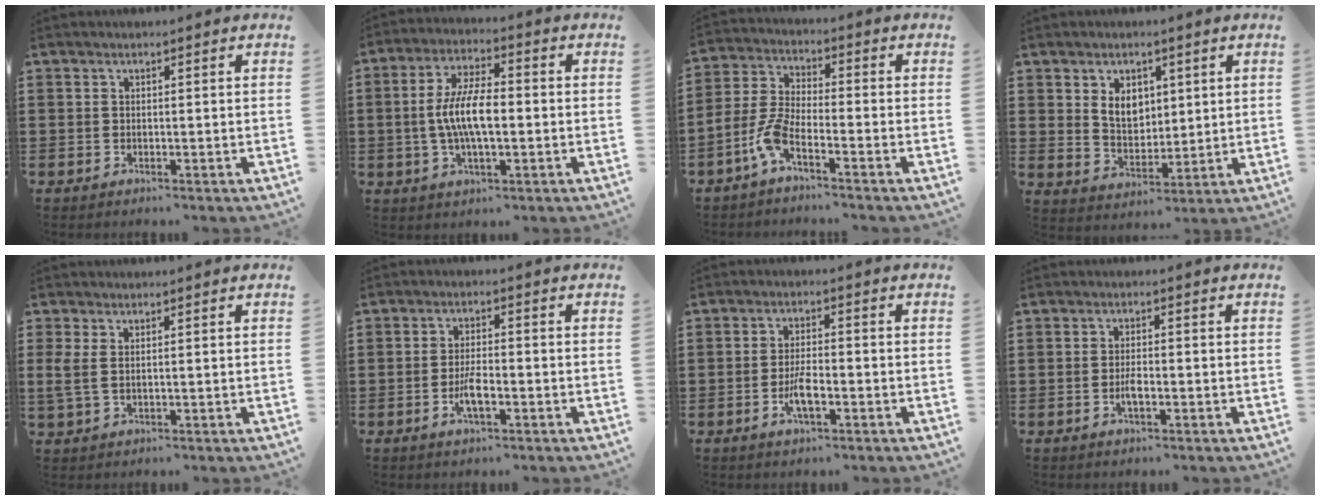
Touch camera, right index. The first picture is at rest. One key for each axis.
{"total": 8.4, "fx": -0.7, "fy": 3.0, "fz": 7.8, "tx": -0.172, "ty": -0.004, "tz": -0.022}
{"total": 5.6, "fx": -3.9, "fy": 1.1, "fz": 3.8, "tx": -0.117, "ty": -0.020, "tz": -0.083}
{"total": 5.3, "fx": 1.8, "fy": 4.0, "fz": 3.0, "tx": -0.066, "ty": 0.009, "tz": 0.031}
{"total": 2.3, "fx": 0.7, "fy": 0.9, "fz": 2.0, "tx": -0.060, "ty": -0.002, "tz": 0.008}
{"total": 4.1, "fx": -1.7, "fy": 1.2, "fz": 3.5, "tx": -0.072, "ty": 0.000, "tz": -0.034}
{"total": 4.4, "fx": -1.9, "fy": 1.3, "fz": 3.7, "tx": -0.075, "ty": 0.001, "tz": -0.037}
{"total": 2.3, "fx": -0.9, "fy": 0.7, "fz": 2.0, "tx": -0.037, "ty": 0.002, "tz": -0.016}